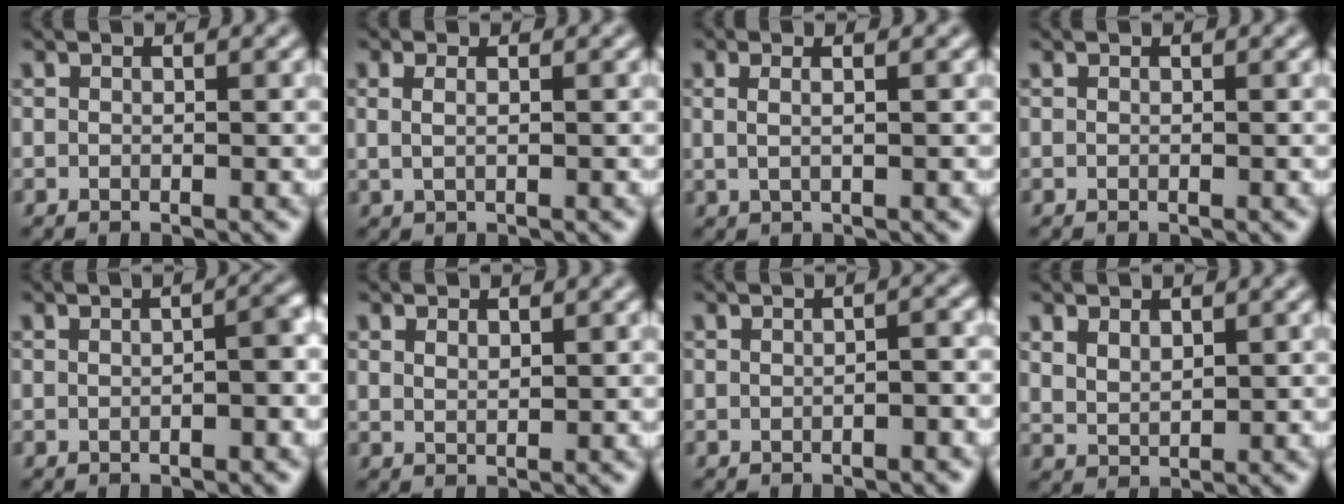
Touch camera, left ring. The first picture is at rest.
{"total": 1.6, "force": [0.6, 0.8, 1.3], "torque": [-0.022, -0.004, 0.007]}
{"total": 2.5, "force": [0.9, 1.1, 2.1], "torque": [-0.027, -0.002, -0.004]}
{"total": 0.0}
{"total": 3.0, "force": [-0.2, 1.1, 2.8], "torque": [-0.019, 0.014, -0.003]}
{"total": 1.0, "force": [0.8, 0.4, 0.5], "torque": [-0.012, -0.001, 0.017]}
{"total": 1.8, "force": [-0.4, 0.5, 1.6], "torque": [-0.018, 0.006, -0.008]}
{"total": 1.8, "force": [1.3, 1.0, 1.0], "torque": [-0.024, -0.004, 0.031]}